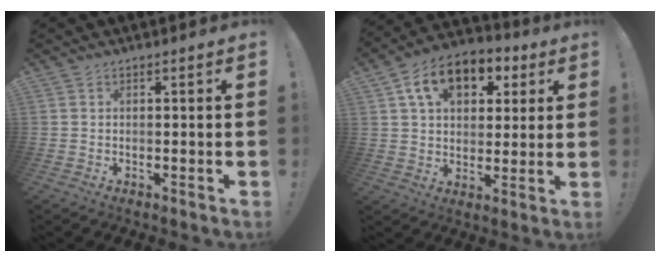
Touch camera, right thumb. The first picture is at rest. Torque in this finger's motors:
{"motor_torque": [-0.51, 1.29, 0.68, -0.33, 0.10]}